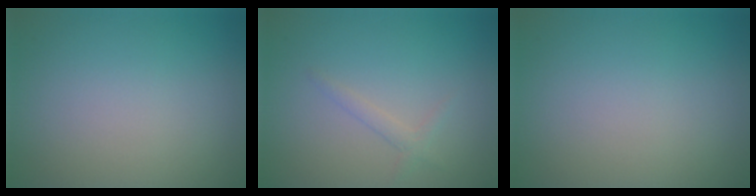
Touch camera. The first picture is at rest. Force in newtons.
{"total": 1.1, "press": 1.1, "slide": 0.1}
{"total": 0.0}